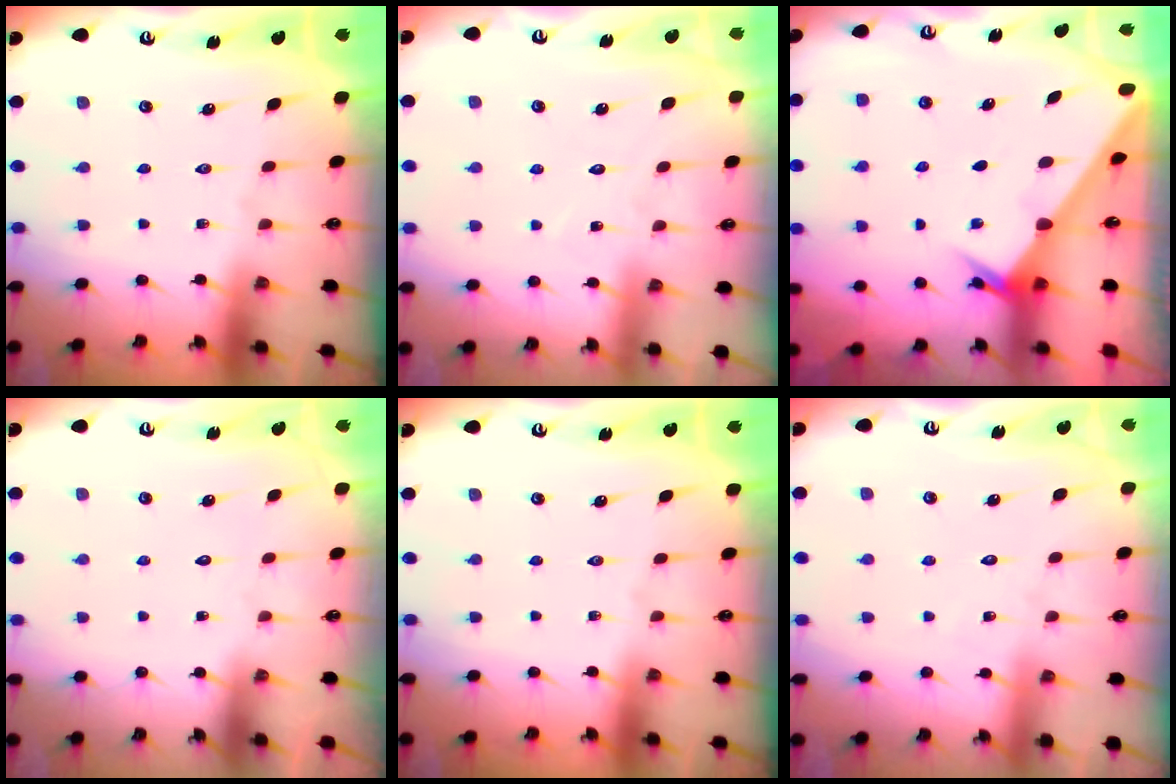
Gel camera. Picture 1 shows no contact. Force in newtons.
{"total": 5.8, "press": 5.8, "slide": 0.3}
{"total": 2.5, "press": 2.5, "slide": 0.3}
{"total": 1.4, "press": 1.4, "slide": 0.1}
{"total": 0.0}
{"total": 4.0, "press": 4.0, "slide": 0.3}